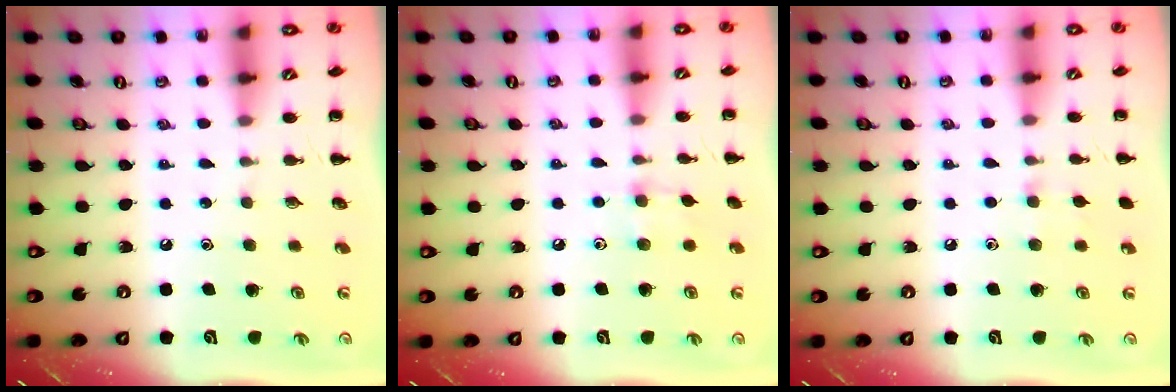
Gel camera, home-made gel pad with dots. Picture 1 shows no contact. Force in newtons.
{"total": 3.5, "press": 3.3, "slide": 1.2}
{"total": 5.8, "press": 5.5, "slide": 1.8}